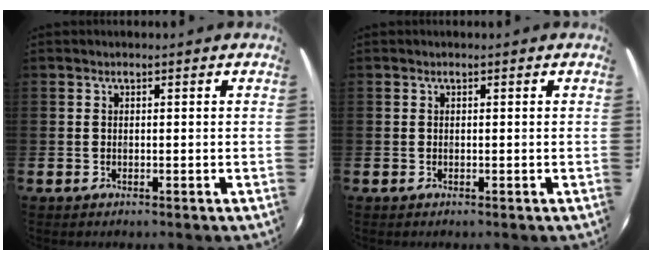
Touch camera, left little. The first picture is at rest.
{"total": 0.0}